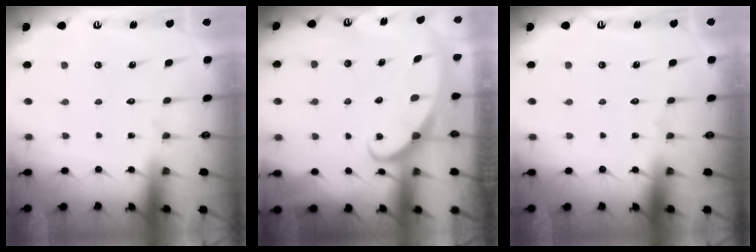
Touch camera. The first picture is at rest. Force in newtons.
{"total": 2.5, "press": 2.5, "slide": 0.3}
{"total": 0.0}